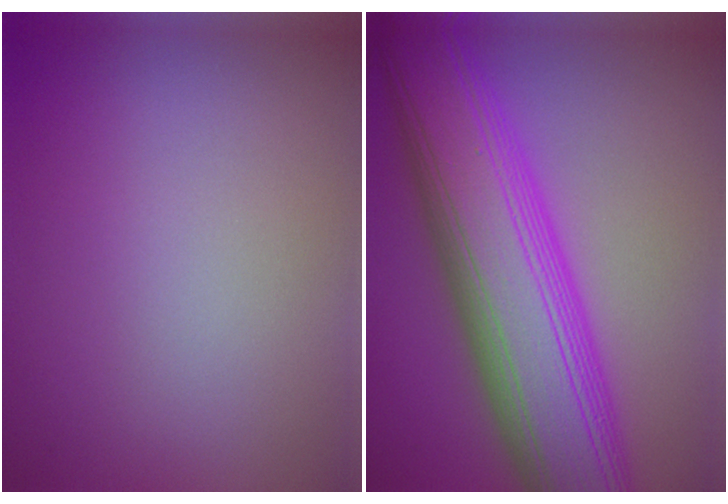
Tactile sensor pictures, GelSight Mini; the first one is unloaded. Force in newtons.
{"total": 13.4, "press": 13.4, "slide": 0.2}